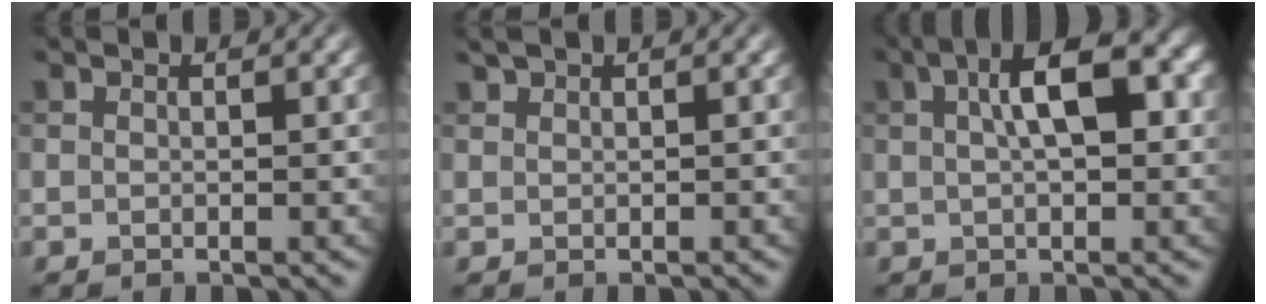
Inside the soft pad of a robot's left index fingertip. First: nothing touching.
{"total": 1.1, "force": [1.1, 0.3, 0.2], "torque": [-0.008, 0.004, 0.023]}
{"total": 6.6, "force": [2.0, 2.5, 5.8], "torque": [-0.094, 0.014, 0.026]}